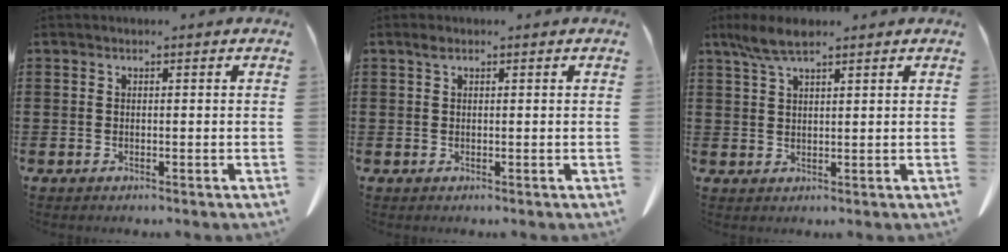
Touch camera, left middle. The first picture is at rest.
{"total": 1.0, "force": [0.6, 0.5, 0.7], "torque": [-0.017, 0.002, 0.011]}
{"total": 5.1, "force": [3.4, 1.1, 3.6], "torque": [-0.078, -0.002, 0.063]}